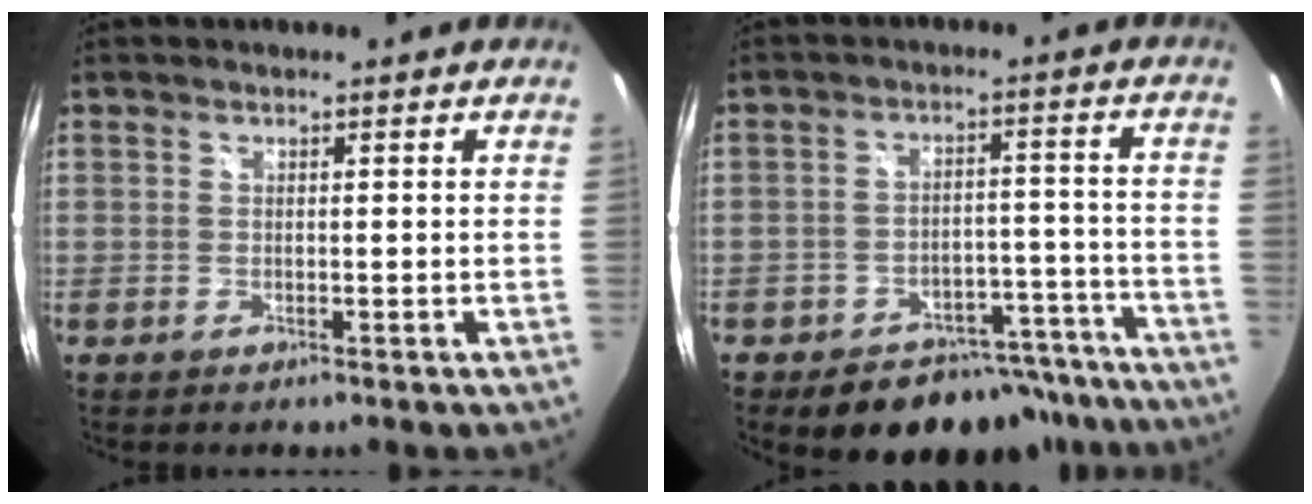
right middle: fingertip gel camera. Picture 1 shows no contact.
{"total": 15.2, "force": [-12.1, 8.0, 4.7], "torque": [-0.088, 0.034, -0.139]}